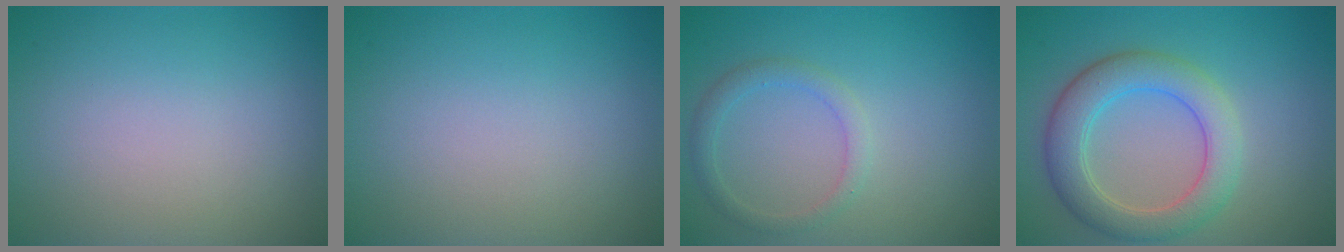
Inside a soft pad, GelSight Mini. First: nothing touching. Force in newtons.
{"total": 0.0}
{"total": 1.8, "press": 1.8, "slide": 0.1}
{"total": 5.2, "press": 5.2, "slide": 0.1}